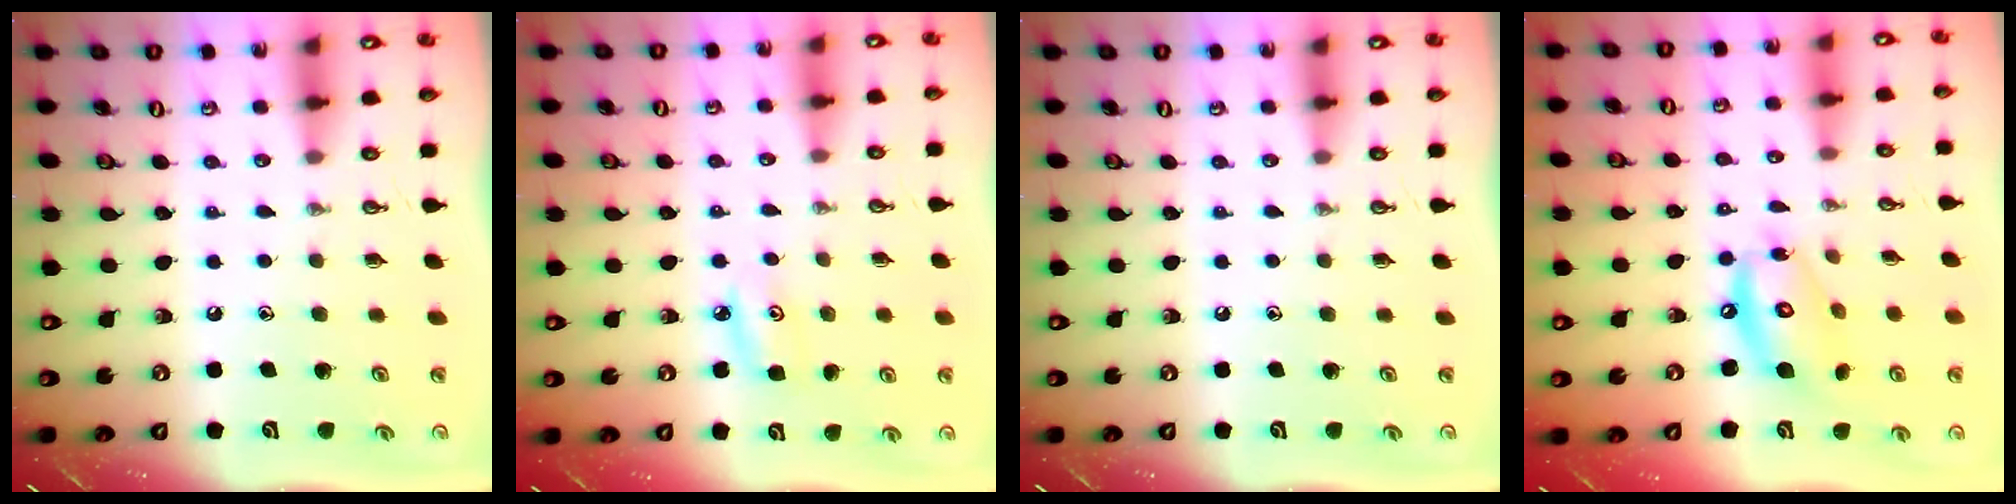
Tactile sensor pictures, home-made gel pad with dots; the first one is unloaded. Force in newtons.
{"total": 5.6, "press": 5.6, "slide": 0.4}
{"total": 0.0}
{"total": 13.3, "press": 13.2, "slide": 1.2}